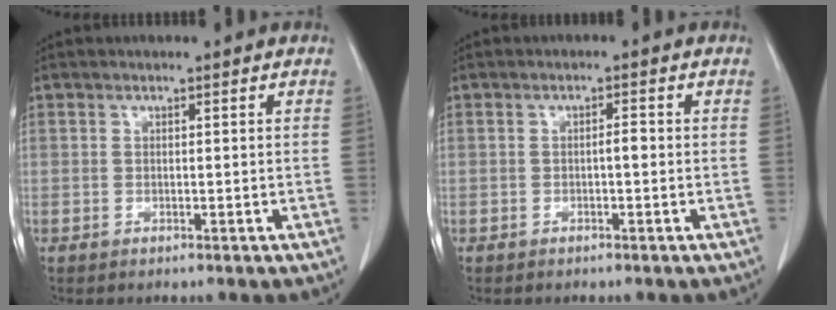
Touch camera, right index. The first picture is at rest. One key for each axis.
{"total": 1.2, "fx": -0.2, "fy": 0.2, "fz": 1.1, "tx": -0.018, "ty": 0.002, "tz": -0.004}